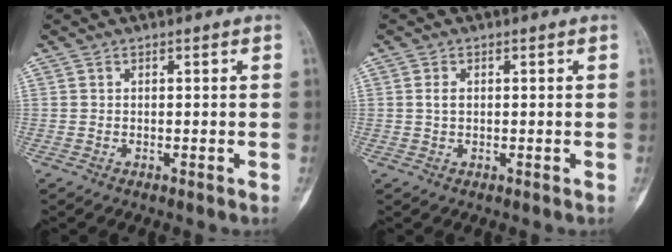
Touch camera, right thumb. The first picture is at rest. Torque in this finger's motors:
{"motor_torque": [0.19, 0.16, 0.07, -0.06, 0.16]}